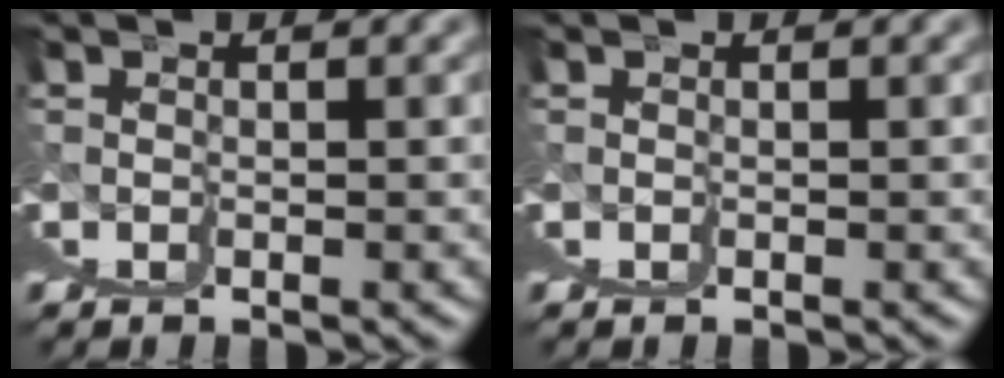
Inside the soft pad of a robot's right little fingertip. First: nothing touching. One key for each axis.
{"total": 0.0}